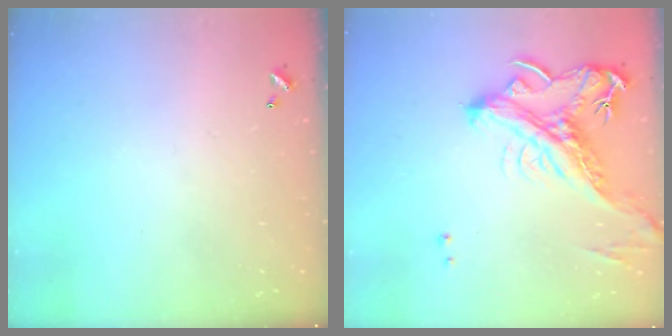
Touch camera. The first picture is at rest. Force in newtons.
{"total": 4.7, "press": 4.5, "slide": 1.3}